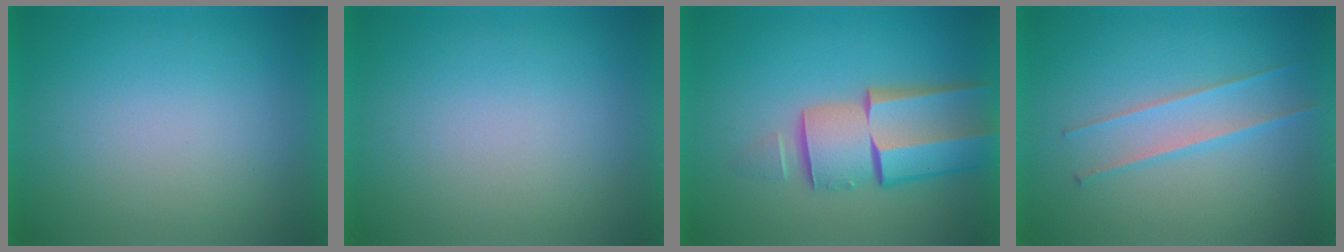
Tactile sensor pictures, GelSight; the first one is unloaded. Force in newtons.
{"total": 1.1}
{"total": 7.6}
{"total": 2.4}